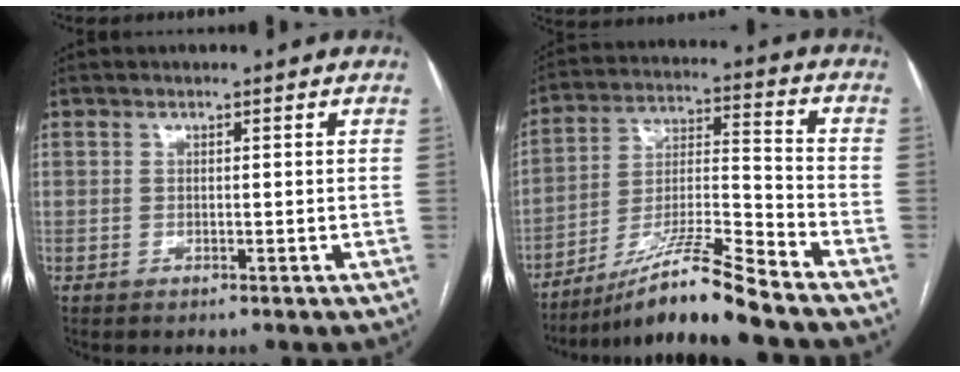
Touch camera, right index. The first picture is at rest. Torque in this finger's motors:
{"motor_torque": [0.83, -1.04, 0.56, 0.14]}